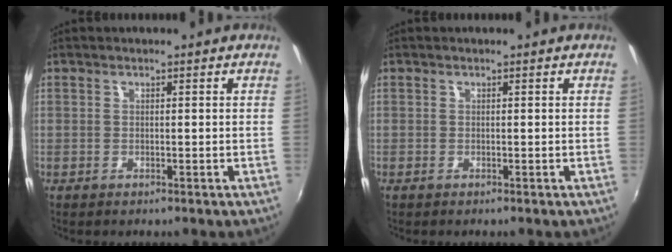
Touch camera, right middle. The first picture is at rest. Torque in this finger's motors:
{"motor_torque": [0.14, -0.17, 0.04, 0.01]}